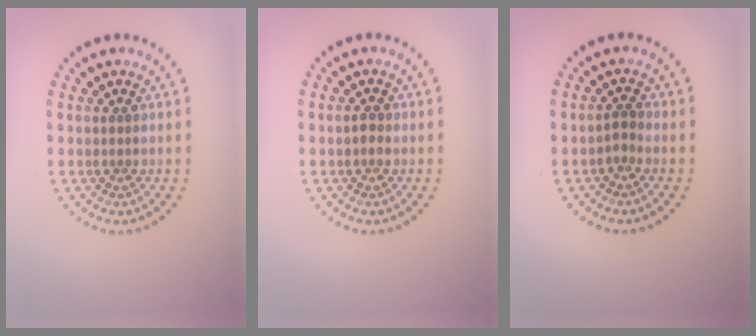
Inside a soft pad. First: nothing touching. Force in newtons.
{"total": 1.0, "press": 1.0, "slide": 0.1}
{"total": 0.9, "press": 0.8, "slide": 0.5}